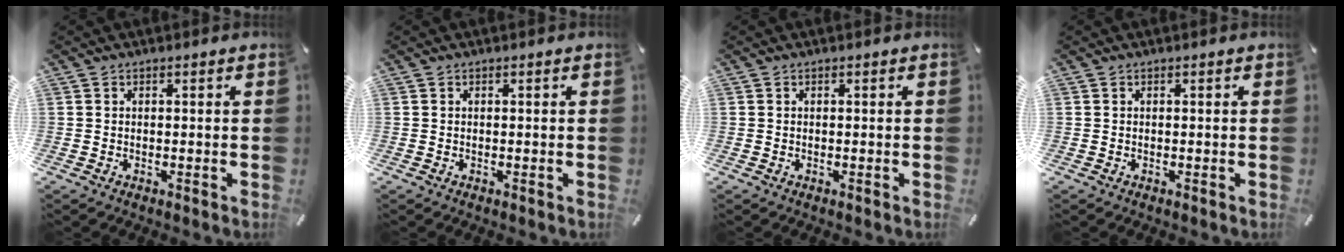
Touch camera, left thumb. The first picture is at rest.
{"total": 0.0}
{"total": 0.0}
{"total": 0.0}